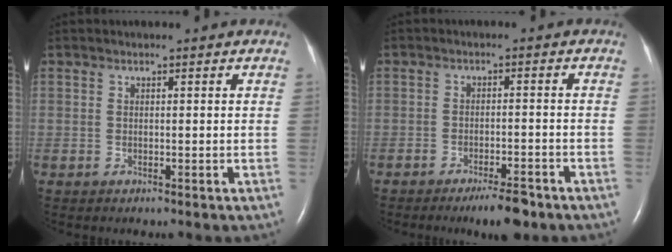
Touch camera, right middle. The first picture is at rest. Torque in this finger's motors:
{"motor_torque": [0.00, -0.11, 0.08, 0.05]}